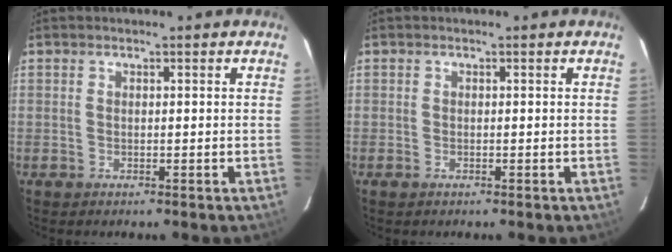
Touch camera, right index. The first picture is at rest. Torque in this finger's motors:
{"motor_torque": [0.03, 0.08, -0.02, 0.01]}